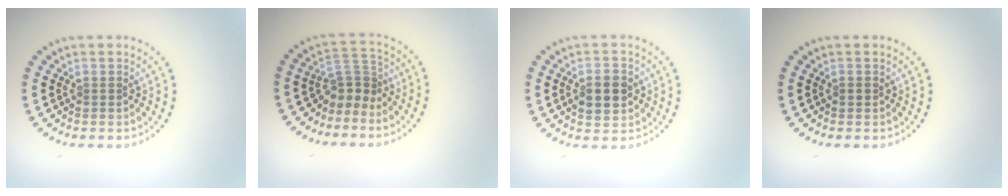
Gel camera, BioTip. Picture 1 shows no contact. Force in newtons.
{"total": 2.8, "press": 1.8, "slide": 2.1}
{"total": 3.4, "press": 3.4, "slide": 0.2}
{"total": 0.8, "press": 0.7, "slide": 0.1}